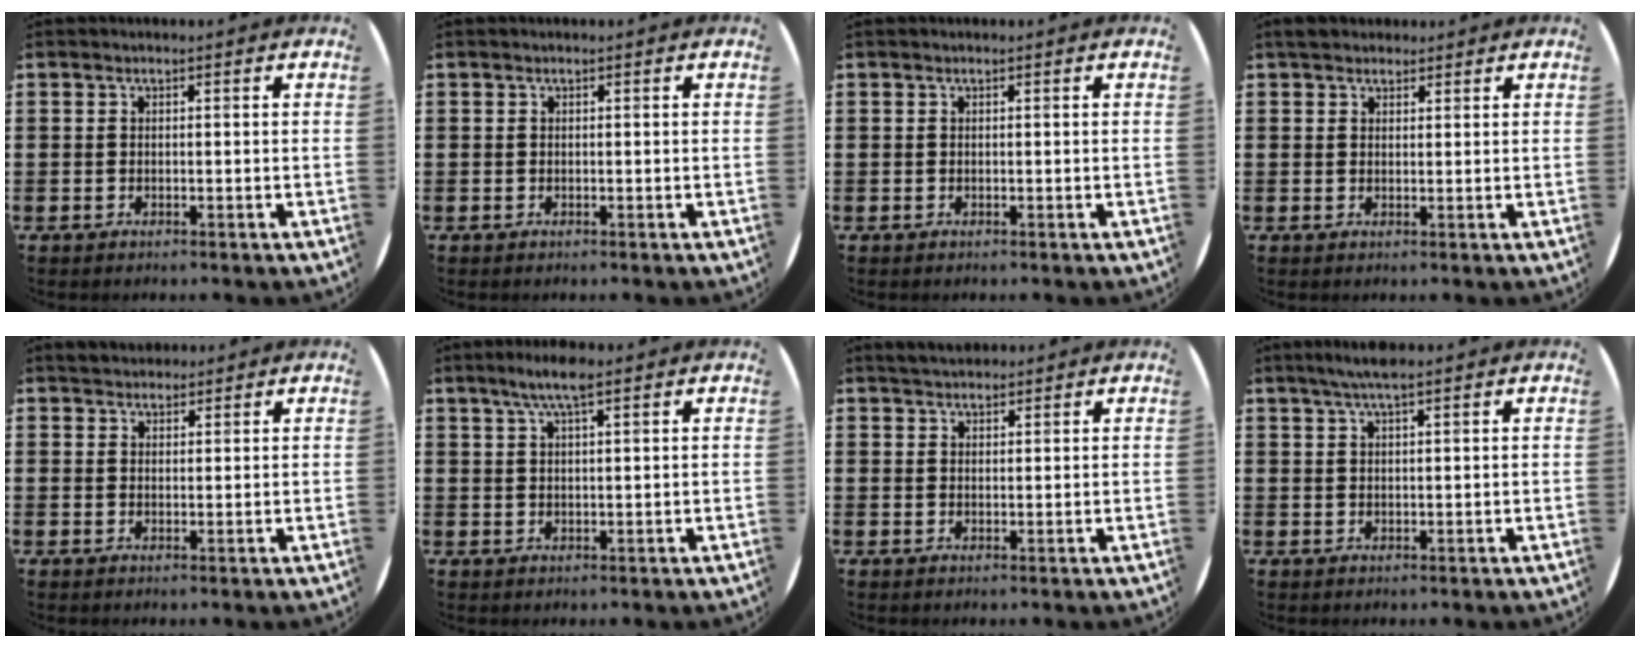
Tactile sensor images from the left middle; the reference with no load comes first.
{"total": 0.0}
{"total": 0.0}
{"total": 2.1, "force": [1.9, 0.8, 0.3], "torque": [-0.001, 0.004, 0.035]}
{"total": 2.2, "force": [2.1, 0.7, 0.0], "torque": [0.004, -0.001, 0.040]}
{"total": 4.6, "force": [3.2, 0.7, 3.2], "torque": [-0.070, 0.006, 0.055]}
{"total": 2.4, "force": [2.3, 0.6, 0.3], "torque": [-0.009, 0.002, 0.044]}
{"total": 2.9, "force": [2.3, 0.2, 1.8], "torque": [-0.038, 0.004, 0.041]}